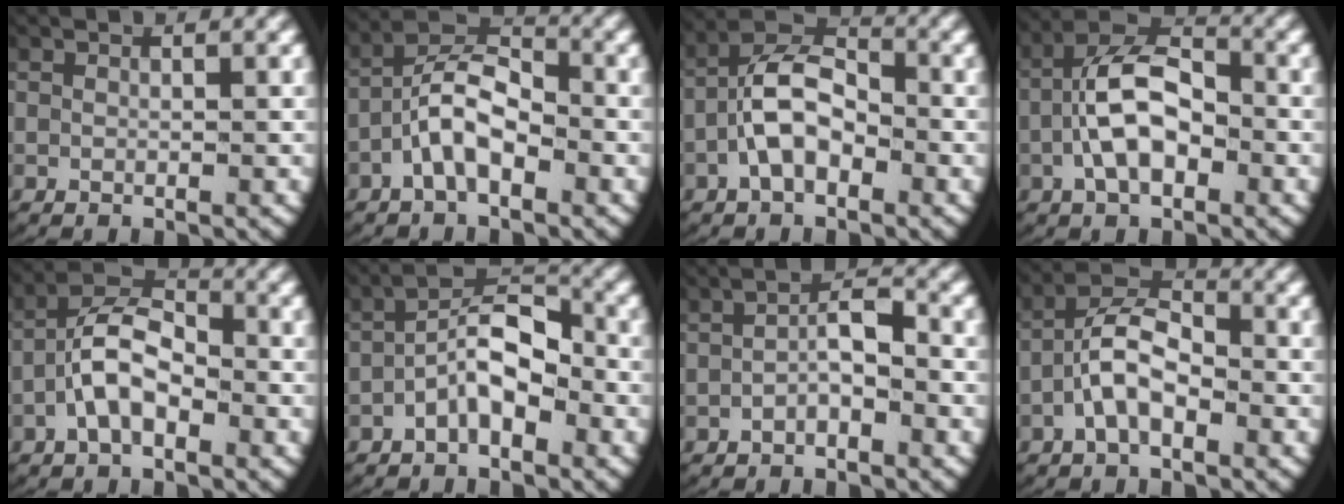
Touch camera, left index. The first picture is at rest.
{"total": 6.0, "force": [-1.2, 4.1, 4.2], "torque": [-0.062, -0.003, -0.035]}
{"total": 6.0, "force": [-1.1, 4.1, 4.3], "torque": [-0.069, -0.005, -0.027]}
{"total": 7.0, "force": [-1.0, 4.4, 5.4], "torque": [-0.097, -0.008, -0.019]}
{"total": 6.1, "force": [-0.9, 4.1, 4.4], "torque": [-0.066, -0.001, -0.026]}
{"total": 5.4, "force": [-1.6, 3.3, 3.9], "torque": [-0.060, -0.004, -0.031]}
{"total": 2.5, "force": [-1.0, 0.8, 2.1], "torque": [-0.039, 0.001, -0.018]}
{"total": 5.3, "force": [-0.9, 3.5, 4.0], "torque": [-0.061, -0.001, -0.026]}